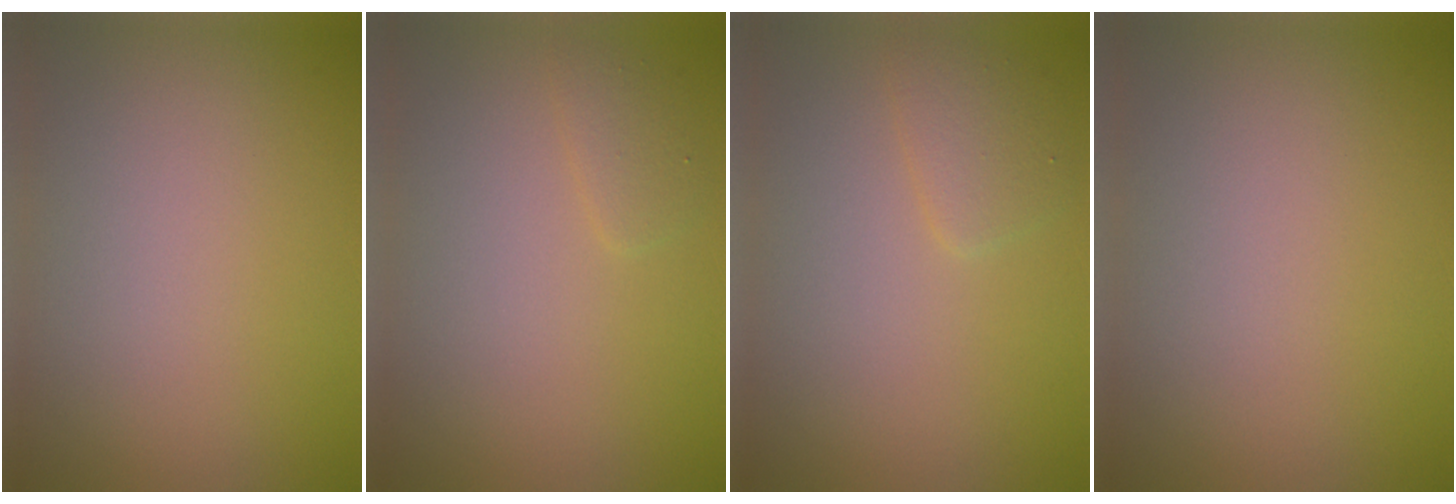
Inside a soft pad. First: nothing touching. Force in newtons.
{"total": 1.1, "press": 1.1, "slide": 0.1}
{"total": 1.7, "press": 1.7, "slide": 0.0}
{"total": 0.0}